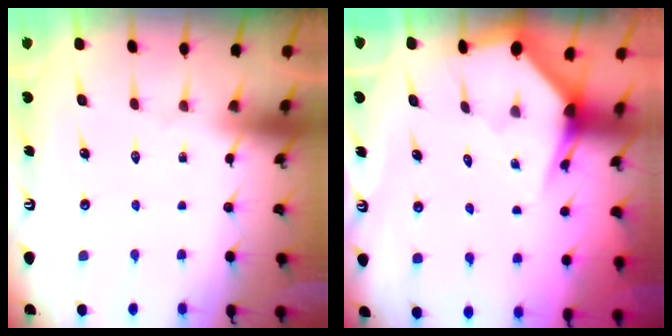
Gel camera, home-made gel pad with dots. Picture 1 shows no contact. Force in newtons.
{"total": 2.8, "press": 2.8, "slide": 0.0}